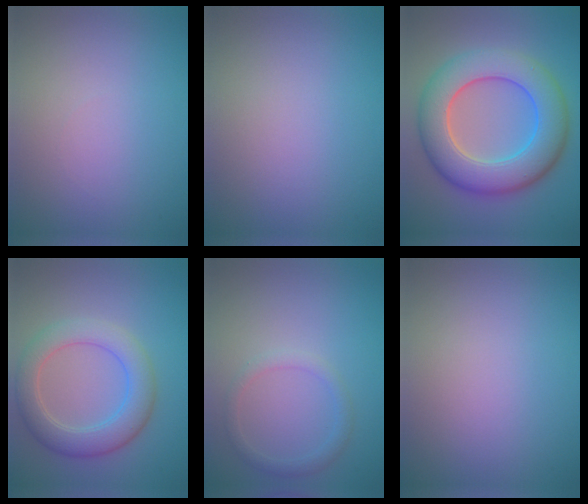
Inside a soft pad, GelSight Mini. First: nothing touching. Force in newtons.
{"total": 0.0}
{"total": 9.8, "press": 9.8, "slide": 0.7}
{"total": 5.2, "press": 5.2, "slide": 0.1}
{"total": 1.5, "press": 1.5, "slide": 0.1}
{"total": 0.0}